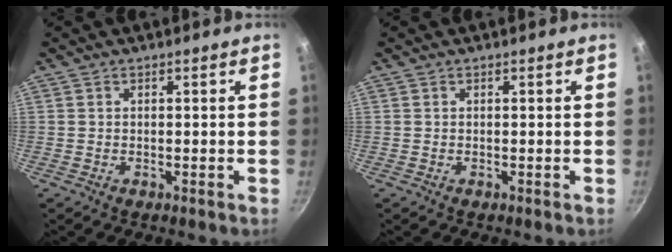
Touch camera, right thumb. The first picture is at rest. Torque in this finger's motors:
{"motor_torque": [0.00, -0.03, 0.08, 0.01, 0.02]}